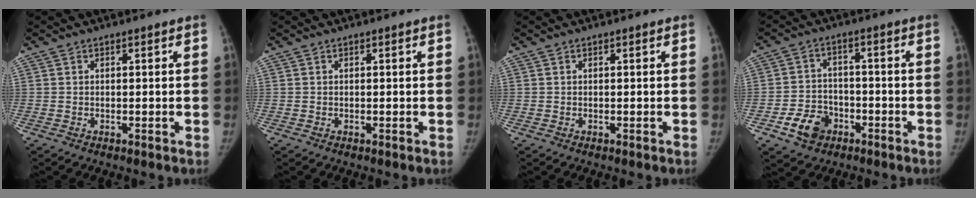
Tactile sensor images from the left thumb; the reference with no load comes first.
{"total": 0.0}
{"total": 0.0}
{"total": 7.5, "force": [-3.8, 5.8, 3.0], "torque": [-0.033, 0.023, -0.062]}